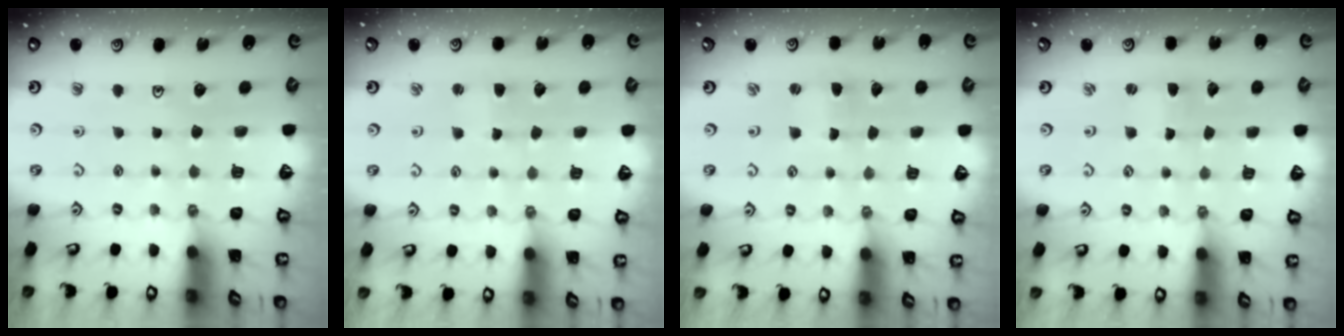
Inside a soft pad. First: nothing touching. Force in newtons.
{"total": 2.1, "press": 2.1, "slide": 0.3}
{"total": 0.0}
{"total": 1.7, "press": 1.7, "slide": 0.3}